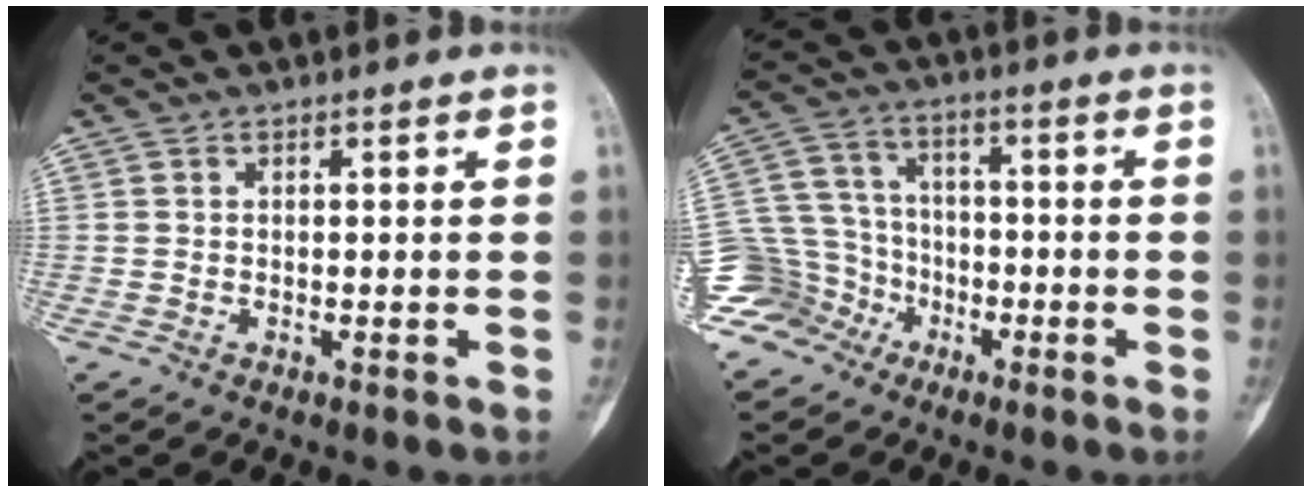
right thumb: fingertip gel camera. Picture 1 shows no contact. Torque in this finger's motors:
{"motor_torque": [0.83, -0.56, -0.39, -0.95, -0.08]}